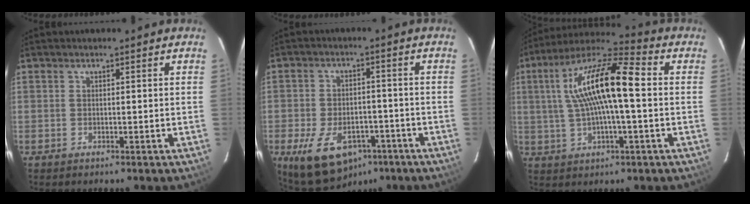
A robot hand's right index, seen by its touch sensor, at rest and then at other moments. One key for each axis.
{"total": 13.8, "fx": -7.7, "fy": 8.5, "fz": 7.8, "tx": -0.171, "ty": -0.009, "tz": -0.109}
{"total": 16.2, "fx": 1.9, "fy": 3.5, "fz": 15.7, "tx": -0.293, "ty": 0.025, "tz": 0.026}